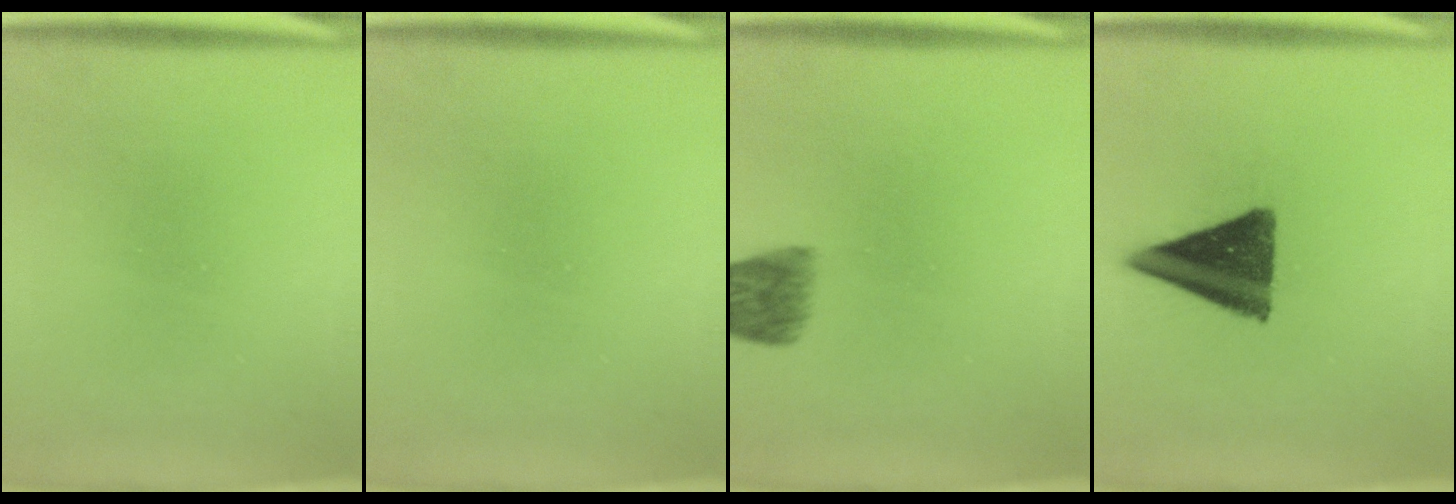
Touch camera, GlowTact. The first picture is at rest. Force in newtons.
{"total": 0.0}
{"total": 5.4}
{"total": 14.2}